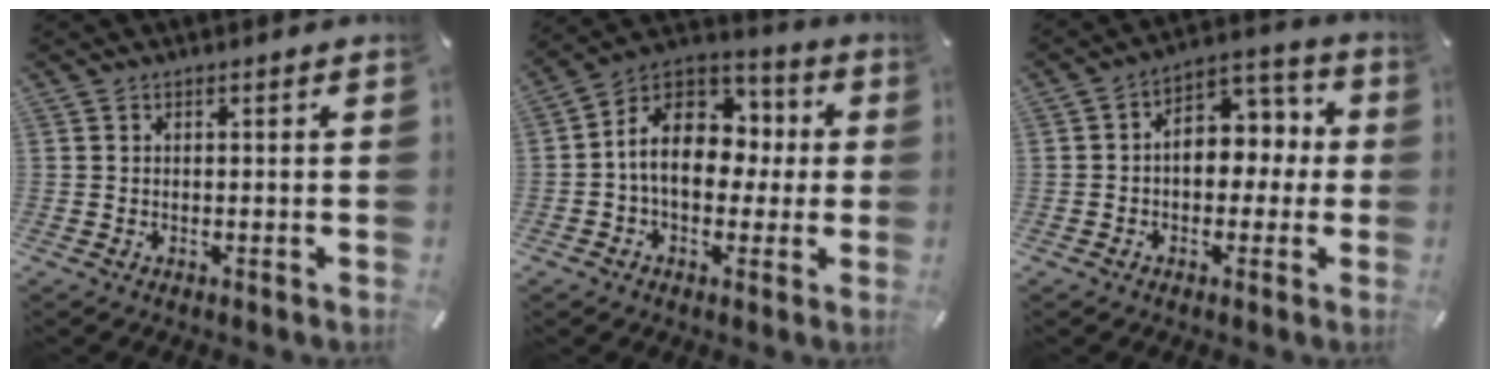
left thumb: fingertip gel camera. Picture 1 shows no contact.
{"total": 13.2, "force": [-0.1, 10.3, 8.2], "torque": [-0.159, 0.000, -0.001]}
{"total": 8.8, "force": [-0.6, 6.9, 5.4], "torque": [-0.064, 0.002, -0.015]}